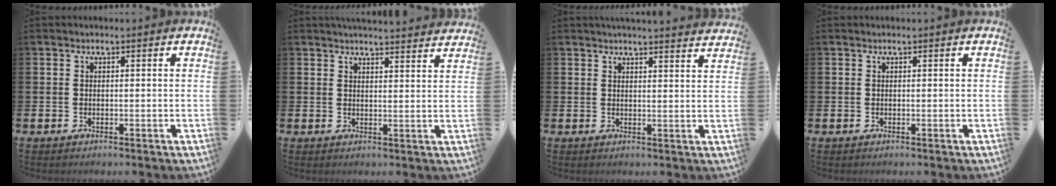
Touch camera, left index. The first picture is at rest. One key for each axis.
{"total": 3.7, "fx": 3.7, "fy": -0.2, "fz": 0.1, "tx": 0.003, "ty": -0.025, "tz": 0.065}
{"total": 3.4, "fx": 3.3, "fy": -0.2, "fz": 0.1, "tx": 0.002, "ty": -0.022, "tz": 0.059}
{"total": 0.0}